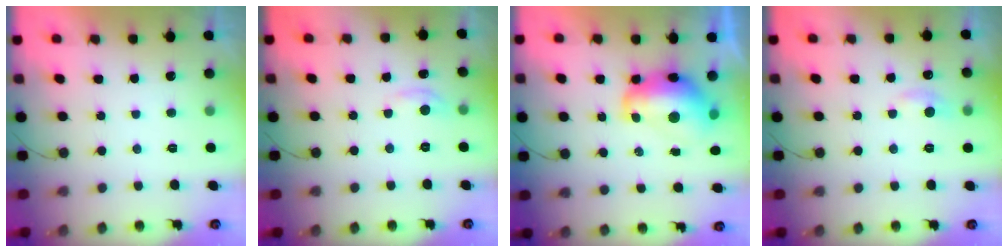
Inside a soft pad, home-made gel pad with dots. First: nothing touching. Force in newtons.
{"total": 3.3, "press": 3.2, "slide": 0.4}
{"total": 11.4, "press": 11.3, "slide": 1.3}
{"total": 5.0, "press": 4.9, "slide": 0.6}